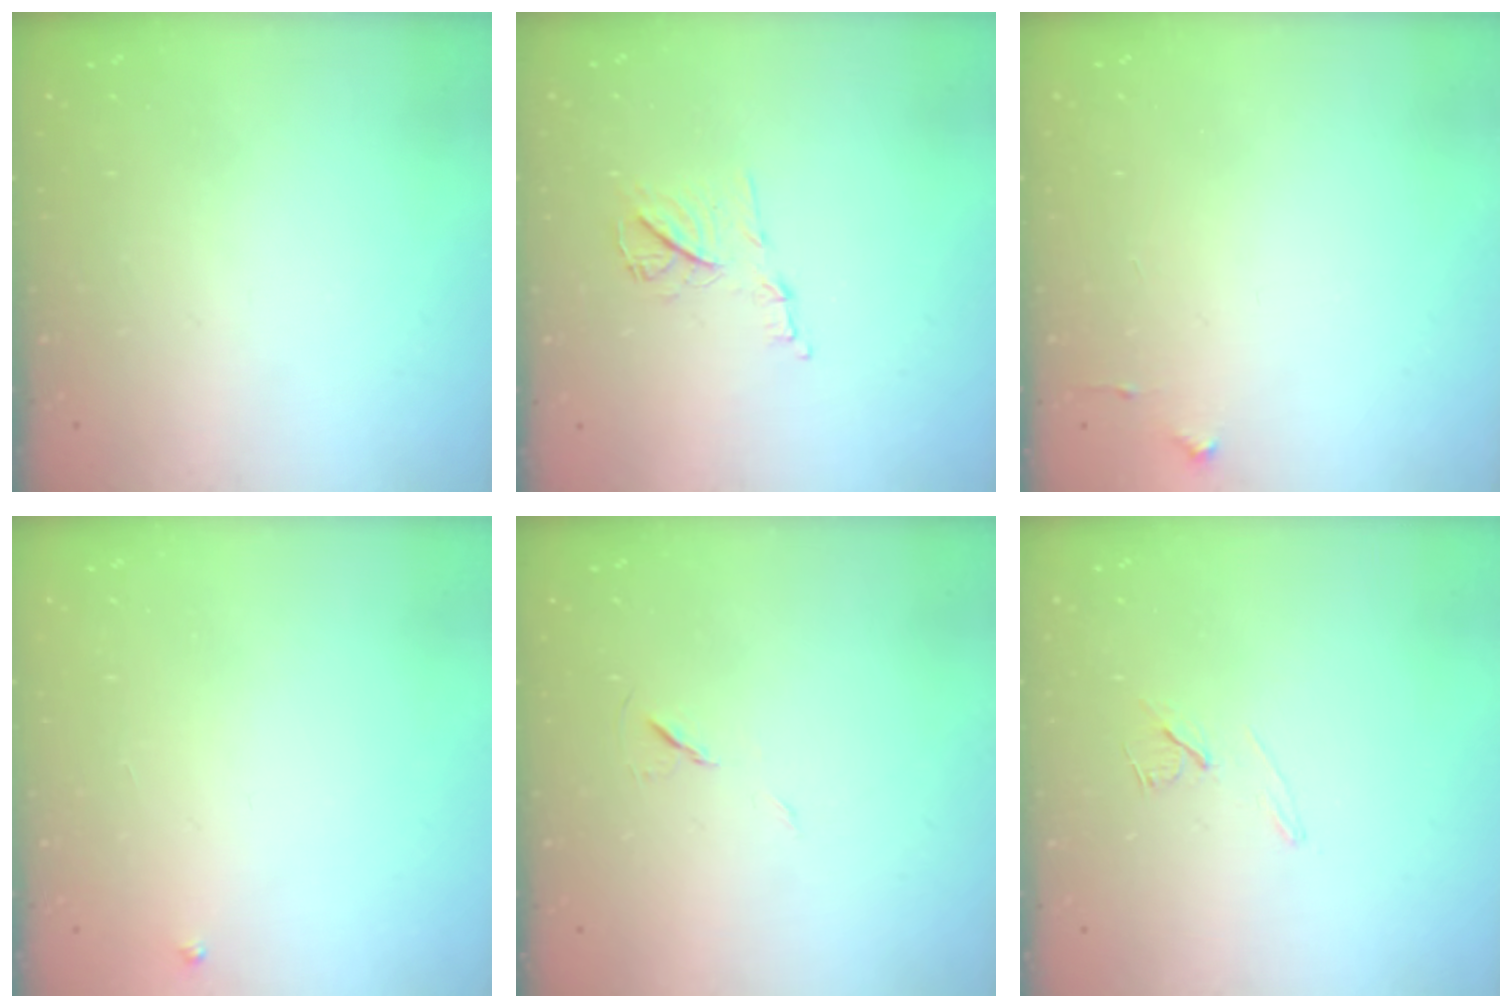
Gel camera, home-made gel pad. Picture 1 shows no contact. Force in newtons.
{"total": 9.1, "press": 9.1, "slide": 0.5}
{"total": 2.7, "press": 2.6, "slide": 0.4}
{"total": 2.7, "press": 2.7, "slide": 0.3}
{"total": 5.6, "press": 5.1, "slide": 2.2}
{"total": 6.7, "press": 6.0, "slide": 3.0}